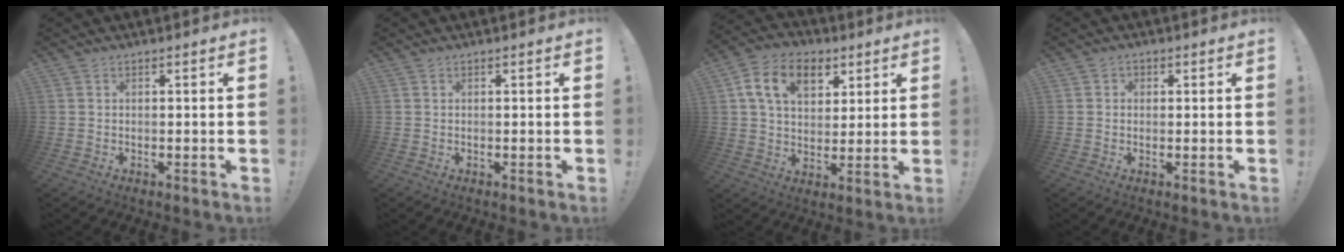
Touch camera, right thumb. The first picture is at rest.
{"total": 0.0}
{"total": 14.0, "force": [5.9, 9.7, 8.1], "torque": [-0.126, -0.011, 0.113]}
{"total": 1.6, "force": [-0.2, 1.5, 0.6], "torque": [-0.009, 0.006, -0.004]}